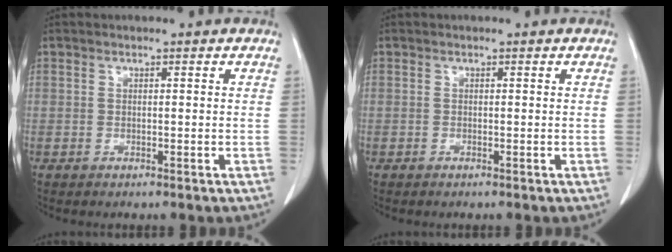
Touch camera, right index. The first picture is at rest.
{"total": 0.0}